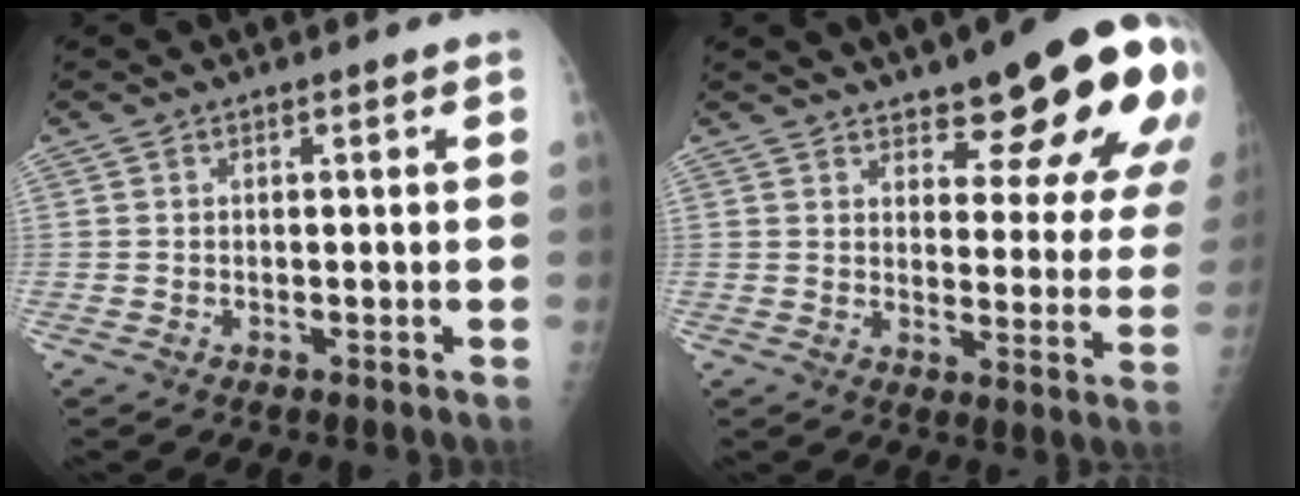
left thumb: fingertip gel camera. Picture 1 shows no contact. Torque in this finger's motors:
{"motor_torque": [0.33, 0.80, 0.29, -0.39, 0.10]}